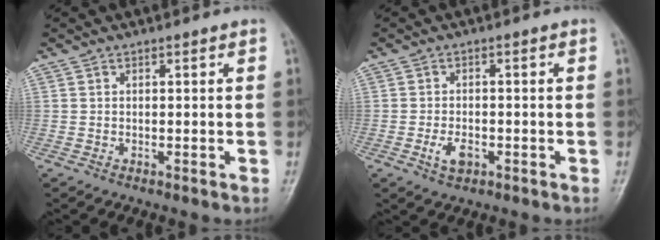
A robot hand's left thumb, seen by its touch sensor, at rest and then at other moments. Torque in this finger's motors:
{"motor_torque": [-0.14, 0.39, 0.47, 0.17, 0.04]}